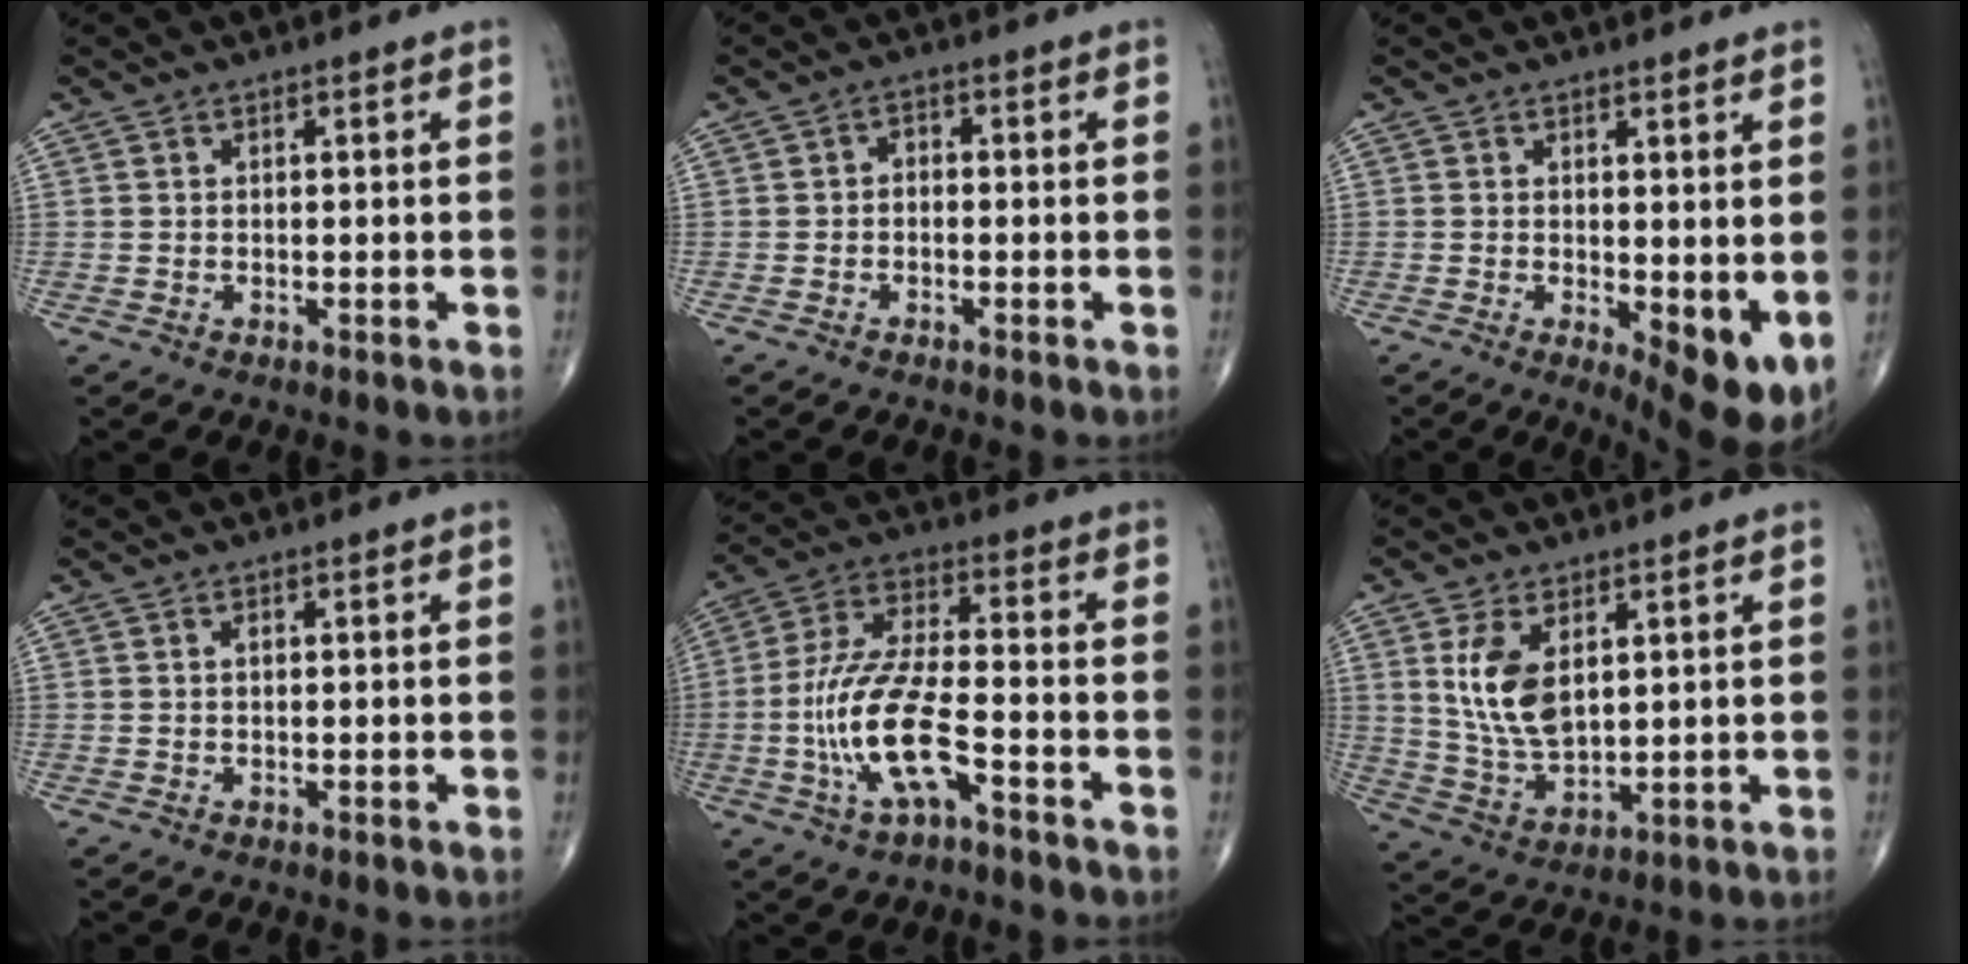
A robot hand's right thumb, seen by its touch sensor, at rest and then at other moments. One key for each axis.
{"total": 1.6, "fx": -0.5, "fy": 1.2, "fz": 1.0, "tx": -0.002, "ty": 0.010, "tz": -0.016}
{"total": 7.6, "fx": -0.6, "fy": 2.7, "fz": 7.1, "tx": -0.094, "ty": -0.020, "tz": -0.002}
{"total": 0.5, "fx": 0.1, "fy": 0.3, "fz": 0.4, "tx": -0.006, "ty": 0.001, "tz": 0.001}
{"total": 13.8, "fx": -4.9, "fy": 4.6, "fz": 12.1, "tx": -0.255, "ty": 0.037, "tz": -0.091}
{"total": 10.0, "fx": 3.0, "fy": 5.4, "fz": 7.8, "tx": -0.142, "ty": -0.017, "tz": 0.071}